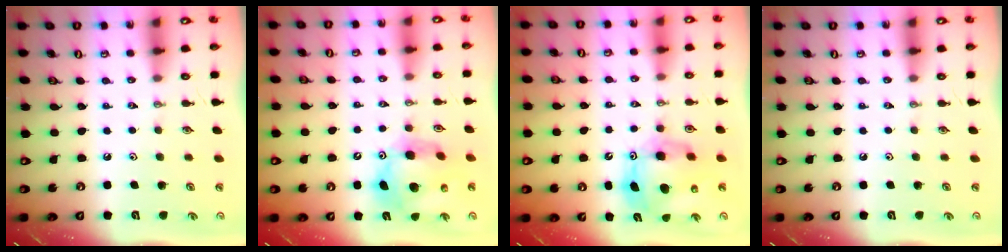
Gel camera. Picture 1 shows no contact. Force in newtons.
{"total": 13.5, "press": 13.4, "slide": 1.5}
{"total": 12.4, "press": 12.4, "slide": 1.0}
{"total": 0.0}